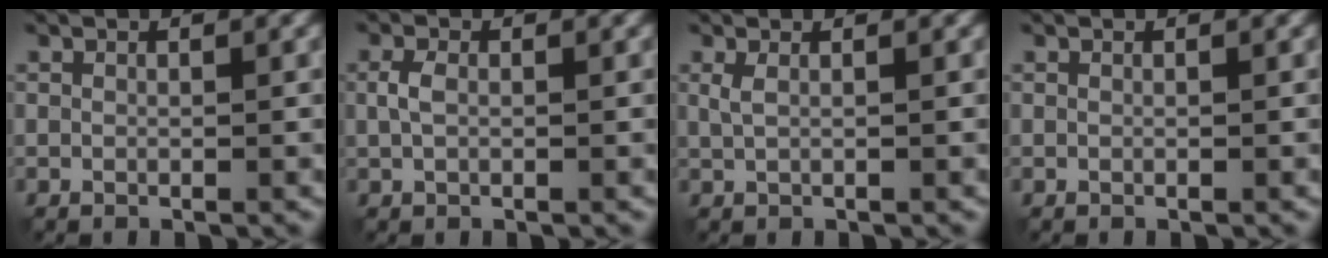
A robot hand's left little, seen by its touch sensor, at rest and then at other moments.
{"total": 1.6, "force": [0.0, 1.0, 1.2], "torque": [-0.031, 0.004, -0.002]}
{"total": 1.2, "force": [0.4, 0.4, 1.0], "torque": [-0.019, 0.003, 0.009]}
{"total": 0.0}